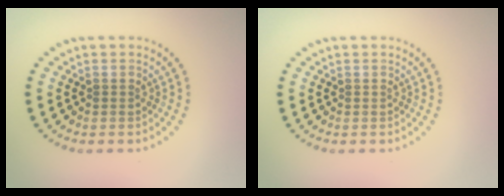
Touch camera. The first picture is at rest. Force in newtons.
{"total": 0.0}